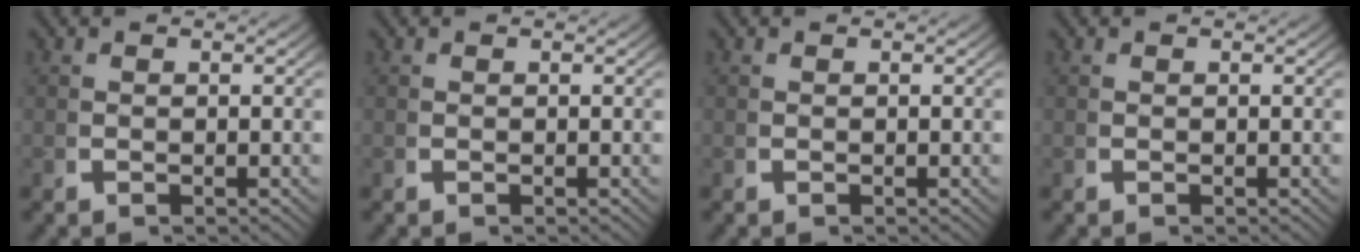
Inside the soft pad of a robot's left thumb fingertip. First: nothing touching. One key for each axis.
{"total": 0.0}
{"total": 0.0}
{"total": 0.0}